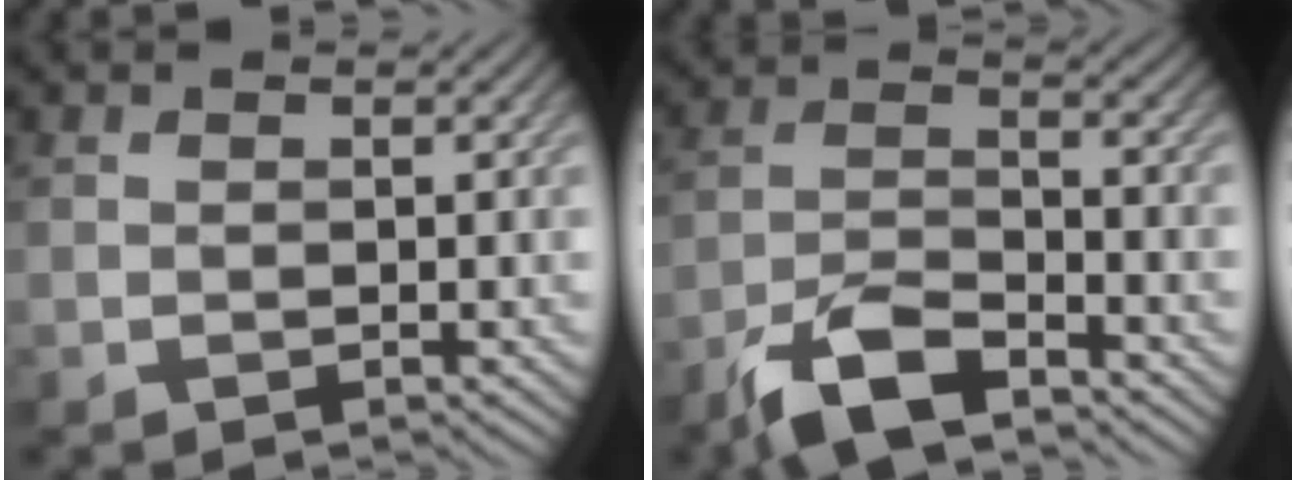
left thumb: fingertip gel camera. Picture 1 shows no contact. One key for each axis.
{"total": 7.7, "fx": -5.8, "fy": 2.1, "fz": 4.5, "tx": -0.093, "ty": -0.002, "tz": -0.122}